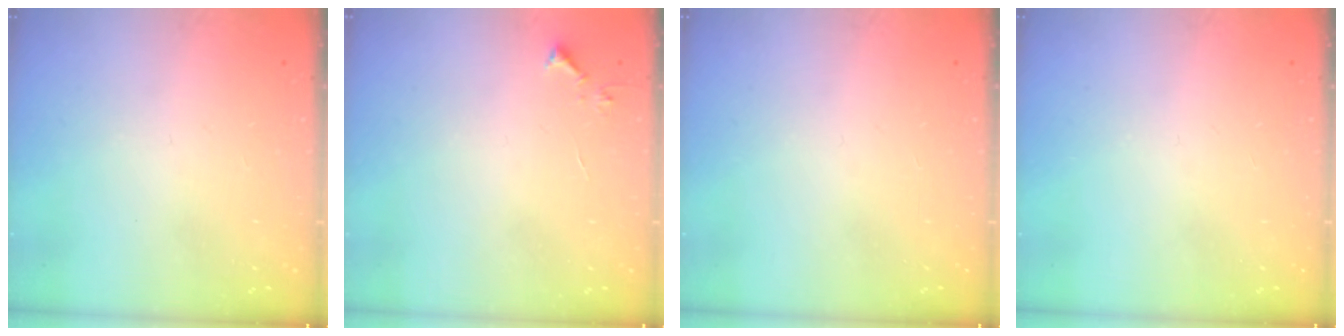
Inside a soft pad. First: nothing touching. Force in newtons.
{"total": 3.8, "press": 3.8, "slide": 0.5}
{"total": 0.0}
{"total": 0.0}